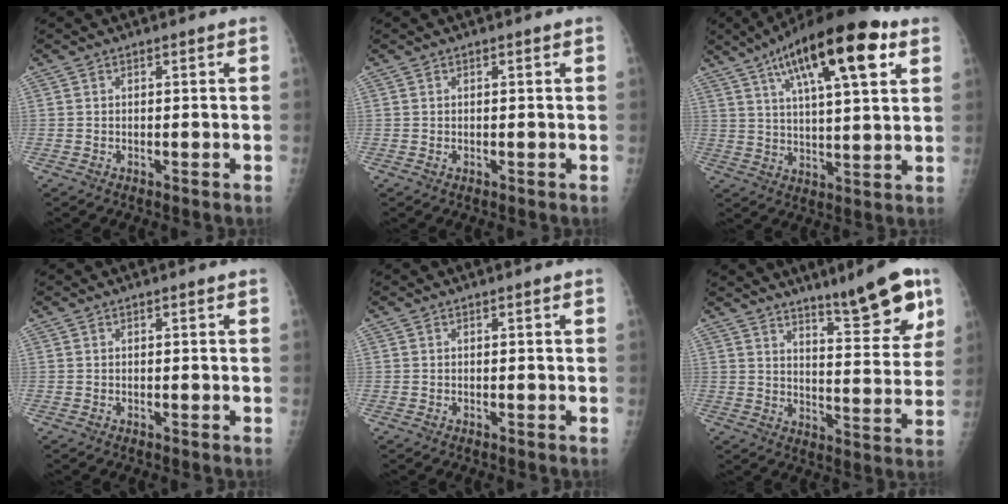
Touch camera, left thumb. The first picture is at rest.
{"total": 0.0}
{"total": 20.6, "force": [10.0, 6.1, 17.0], "torque": [-0.257, -0.010, 0.158]}
{"total": 0.0}
{"total": 0.0}
{"total": 14.0, "force": [9.3, 3.0, 10.1], "torque": [-0.114, -0.056, 0.142]}